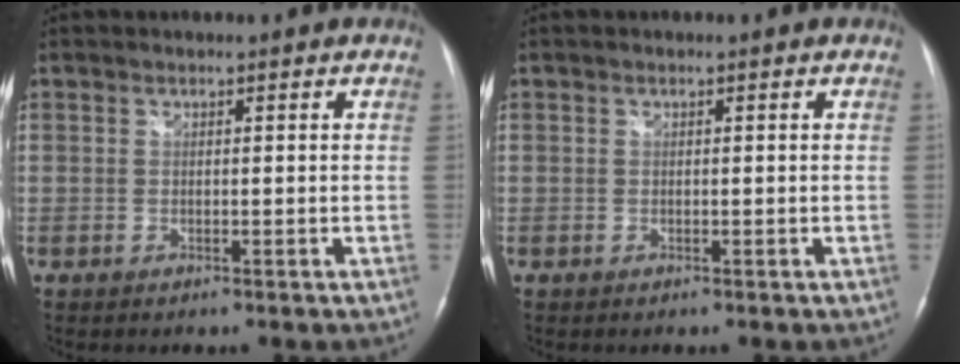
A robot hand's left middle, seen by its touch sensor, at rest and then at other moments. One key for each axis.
{"total": 0.0}